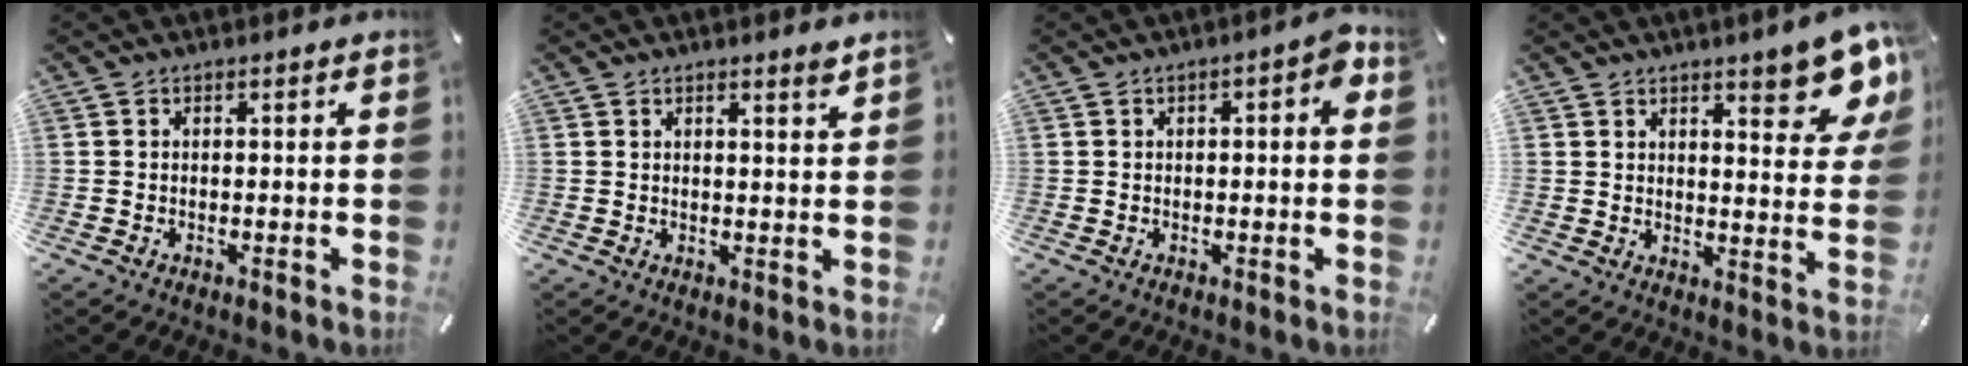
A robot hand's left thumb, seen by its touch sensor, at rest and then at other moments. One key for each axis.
{"total": 2.3, "fx": 2.0, "fy": 0.0, "fz": 1.1, "tx": -0.016, "ty": -0.012, "tz": 0.034}
{"total": 4.4, "fx": 0.8, "fy": 2.0, "fz": 3.8, "tx": -0.047, "ty": 0.004, "tz": 0.006}
{"total": 10.0, "fx": 7.8, "fy": 4.1, "fz": 4.8, "tx": -0.040, "ty": -0.059, "tz": 0.137}